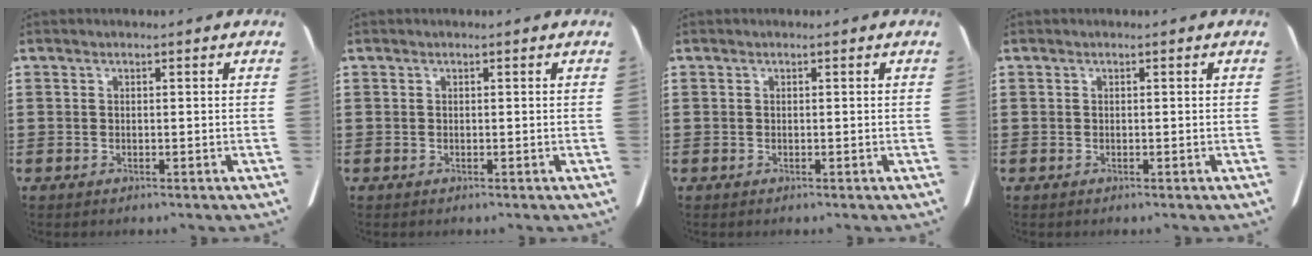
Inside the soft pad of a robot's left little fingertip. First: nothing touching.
{"total": 0.0}
{"total": 0.0}
{"total": 0.0}